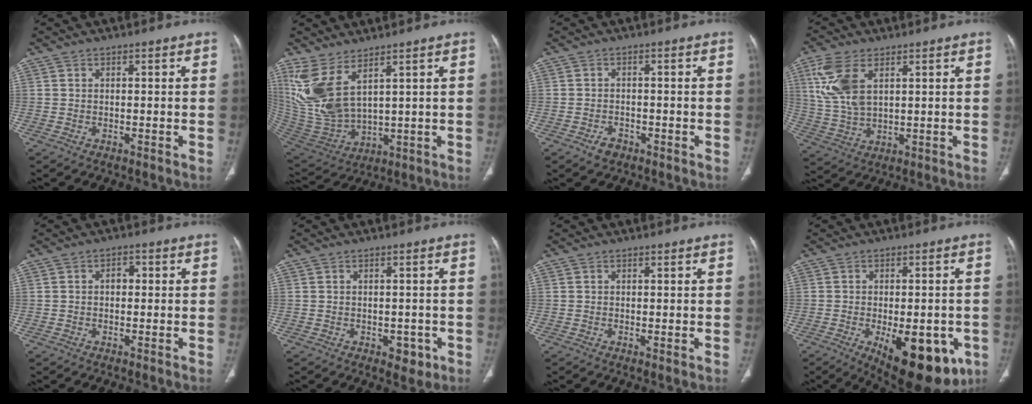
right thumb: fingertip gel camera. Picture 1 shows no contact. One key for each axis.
{"total": 12.9, "fx": 6.5, "fy": 5.6, "fz": 9.7, "tx": -0.214, "ty": -0.036, "tz": 0.159}
{"total": 2.4, "fx": -1.5, "fy": 1.5, "fz": 1.0, "tx": -0.015, "ty": 0.010, "tz": -0.021}
{"total": 10.5, "fx": 4.0, "fy": 5.5, "fz": 8.0, "tx": -0.182, "ty": -0.005, "tz": 0.087}
{"total": 2.1, "fx": 0.0, "fy": 1.5, "fz": 1.5, "tx": -0.014, "ty": 0.010, "tz": -0.004}
{"total": 3.3, "fx": -1.4, "fy": 2.2, "fz": 2.1, "tx": -0.009, "ty": 0.003, "tz": -0.012}
{"total": 0.6, "fx": -0.1, "fy": 0.1, "fz": 0.6, "tx": -0.017, "ty": -0.004, "tz": -0.004}
{"total": 17.8, "fx": -6.6, "fy": 8.1, "fz": 14.5, "tx": -0.152, "ty": -0.001, "tz": -0.072}